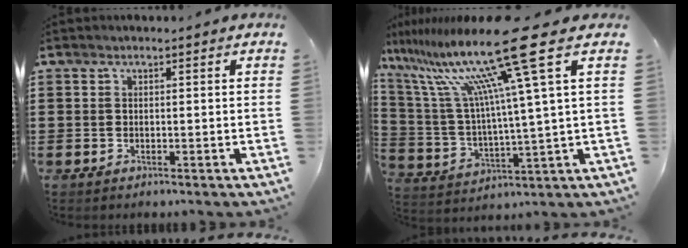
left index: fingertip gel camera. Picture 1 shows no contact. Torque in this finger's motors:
{"motor_torque": [1.15, 0.99, 1.05, 0.21]}